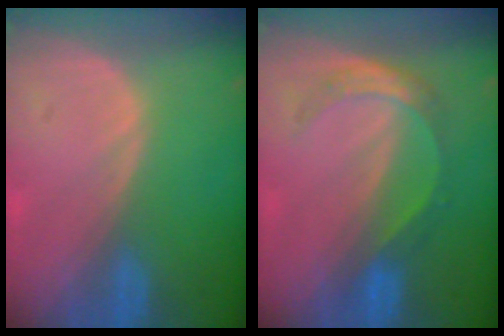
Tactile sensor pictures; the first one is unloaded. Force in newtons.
{"total": 5.5, "press": 4.7, "slide": 2.8}